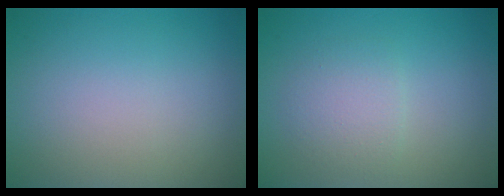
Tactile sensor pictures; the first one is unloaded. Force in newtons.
{"total": 2.3, "press": 2.3, "slide": 0.0}